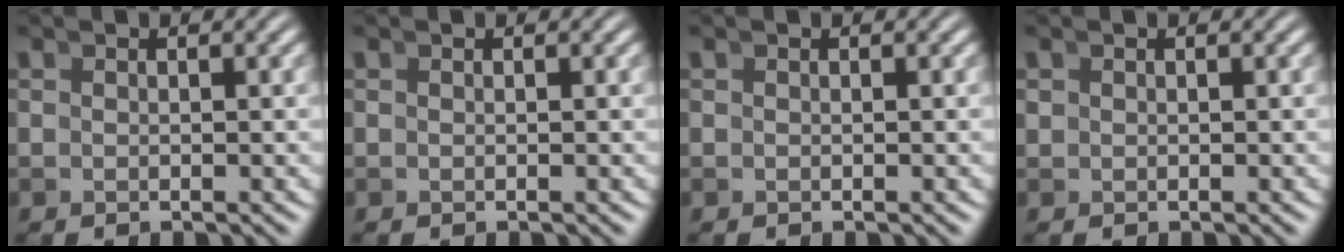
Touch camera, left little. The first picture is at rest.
{"total": 0.0}
{"total": 0.0}
{"total": 0.6, "force": [0.2, 0.6, 0.2], "torque": [-0.005, -0.001, 0.005]}